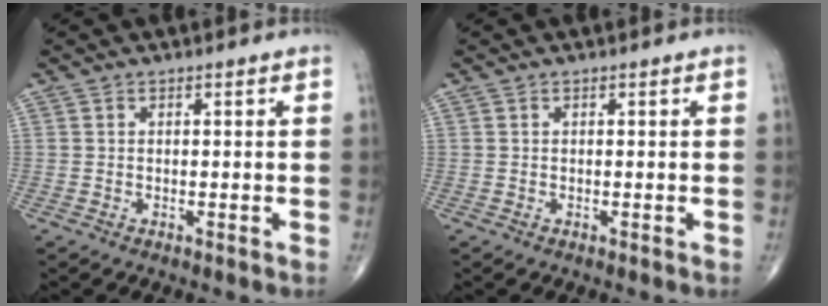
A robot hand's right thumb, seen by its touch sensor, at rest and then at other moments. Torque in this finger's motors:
{"motor_torque": [0.00, 0.00, -0.01, 0.01, 0.00]}